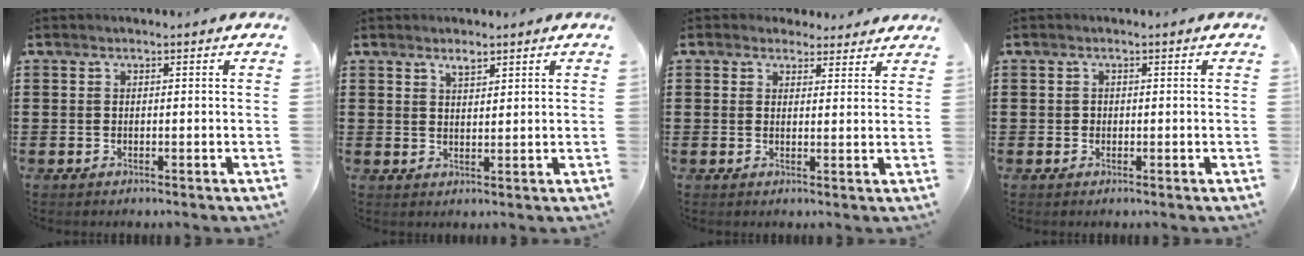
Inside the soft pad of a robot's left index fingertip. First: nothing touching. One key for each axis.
{"total": 1.9, "fx": 1.5, "fy": 0.7, "fz": 0.9, "tx": -0.014, "ty": -0.001, "tz": 0.026}
{"total": 2.6, "fx": 2.3, "fy": 1.3, "fz": 0.2, "tx": -0.005, "ty": -0.002, "tz": 0.042}
{"total": 0.8, "fx": -0.1, "fy": 0.8, "fz": 0.2, "tx": -0.007, "ty": 0.004, "tz": -0.002}